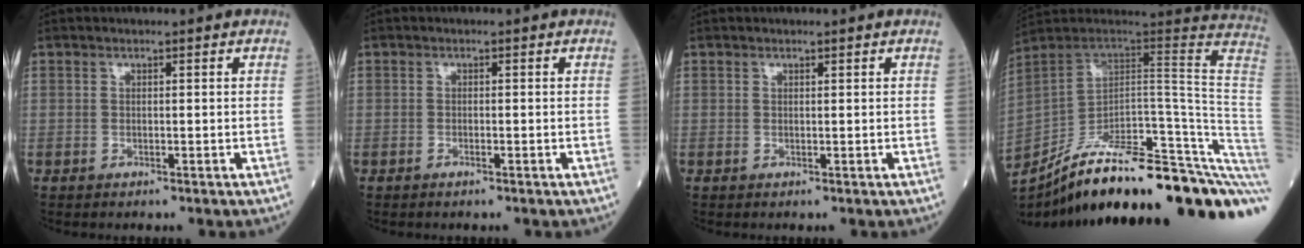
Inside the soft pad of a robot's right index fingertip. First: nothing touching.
{"total": 0.7, "force": [-0.5, 0.1, 0.5], "torque": [-0.014, 0.000, -0.010]}
{"total": 0.0}
{"total": 36.2, "force": [-28.4, 3.4, 22.2], "torque": [-0.221, -0.041, -0.391]}